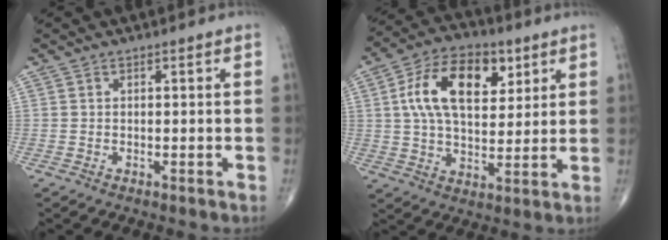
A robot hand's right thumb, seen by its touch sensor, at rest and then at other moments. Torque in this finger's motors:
{"motor_torque": [-0.07, 1.01, 1.33, 0.63, 0.43]}